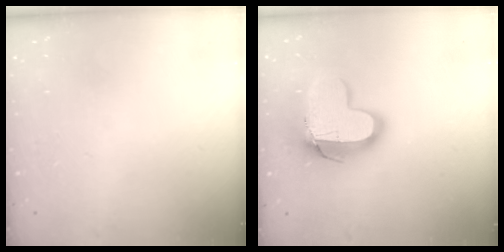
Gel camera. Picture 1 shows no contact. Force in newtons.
{"total": 15.0, "press": 14.9, "slide": 1.3}